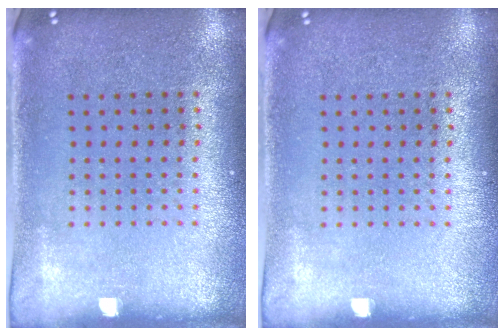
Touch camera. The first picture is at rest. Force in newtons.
{"total": 0.0}